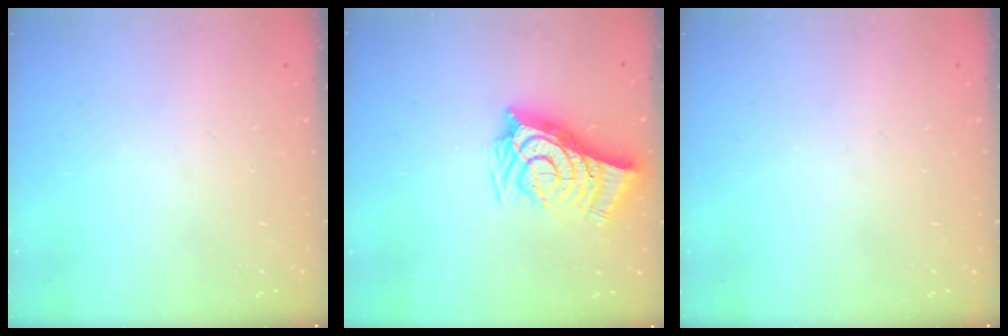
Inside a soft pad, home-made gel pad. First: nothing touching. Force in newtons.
{"total": 12.3, "press": 11.7, "slide": 3.9}
{"total": 0.0}